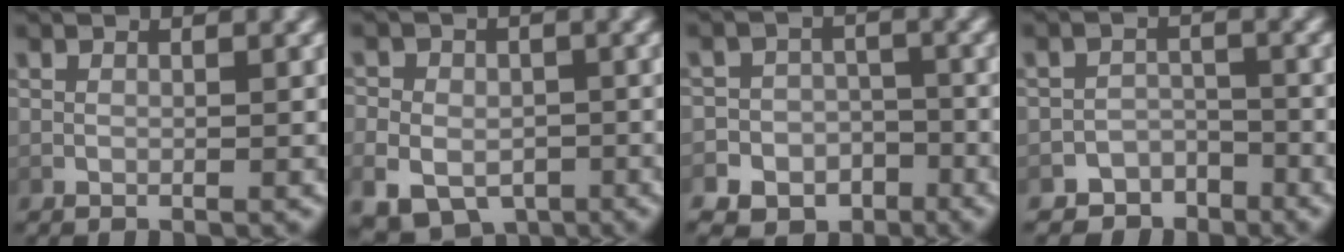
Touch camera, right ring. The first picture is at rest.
{"total": 6.4, "force": [-3.6, 4.7, 2.4], "torque": [-0.048, -0.033, -0.048]}
{"total": 7.3, "force": [-4.5, 5.5, 1.3], "torque": [-0.002, -0.018, -0.082]}
{"total": 5.7, "force": [-4.8, 3.1, 0.2], "torque": [0.019, -0.010, -0.088]}